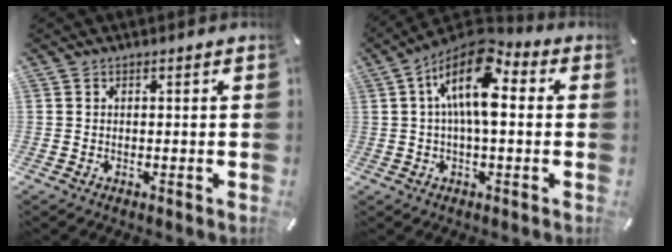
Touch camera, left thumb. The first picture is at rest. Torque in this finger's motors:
{"motor_torque": [0.51, 1.29, 2.14, -0.64, 0.55]}